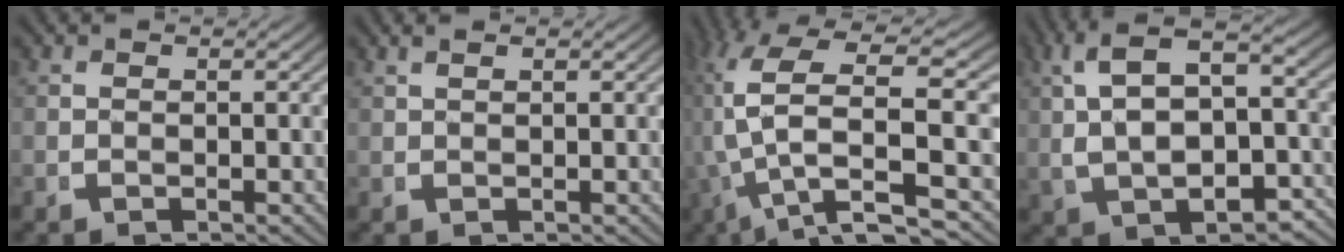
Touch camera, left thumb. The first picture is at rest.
{"total": 0.9, "force": [0.9, -0.2, 0.3], "torque": [-0.006, 0.002, 0.021]}
{"total": 11.1, "force": [1.3, 5.7, 9.4], "torque": [-0.207, -0.023, 0.041]}
{"total": 9.4, "force": [0.4, 5.7, 7.5], "torque": [-0.137, -0.005, 0.020]}